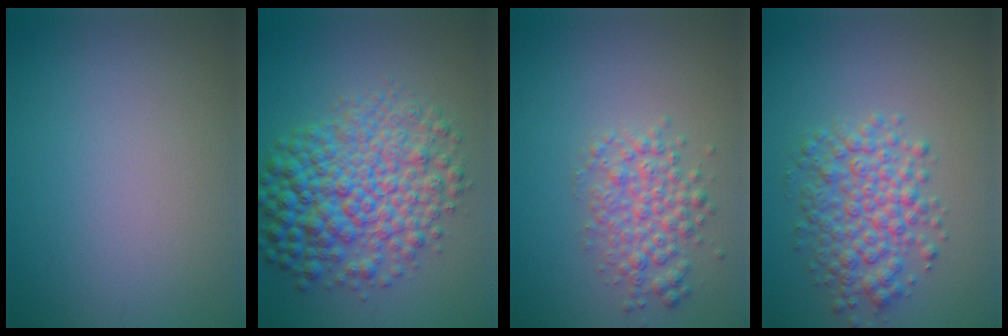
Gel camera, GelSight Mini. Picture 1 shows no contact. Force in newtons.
{"total": 8.6, "press": 8.6, "slide": 0.1}
{"total": 3.4, "press": 3.4, "slide": 0.1}
{"total": 4.8, "press": 4.8, "slide": 0.1}